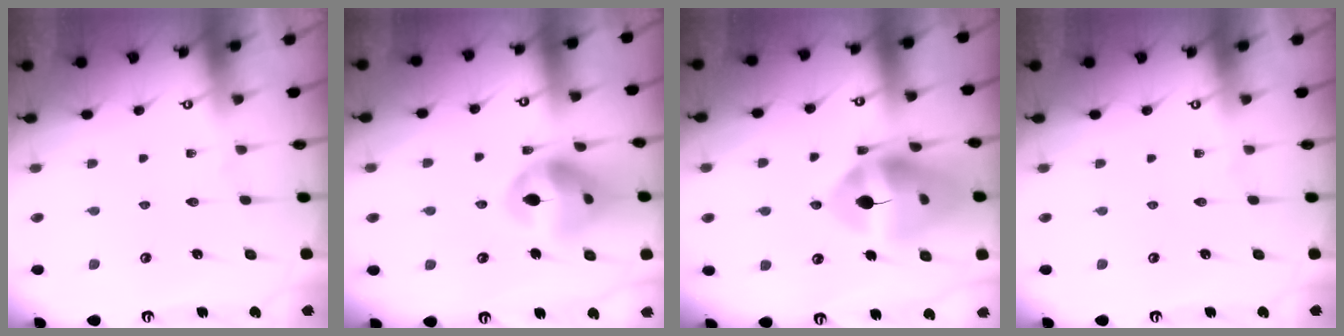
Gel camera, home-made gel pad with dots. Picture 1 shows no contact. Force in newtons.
{"total": 14.8, "press": 14.7, "slide": 1.6}
{"total": 17.7, "press": 17.6, "slide": 2.2}
{"total": 0.0}